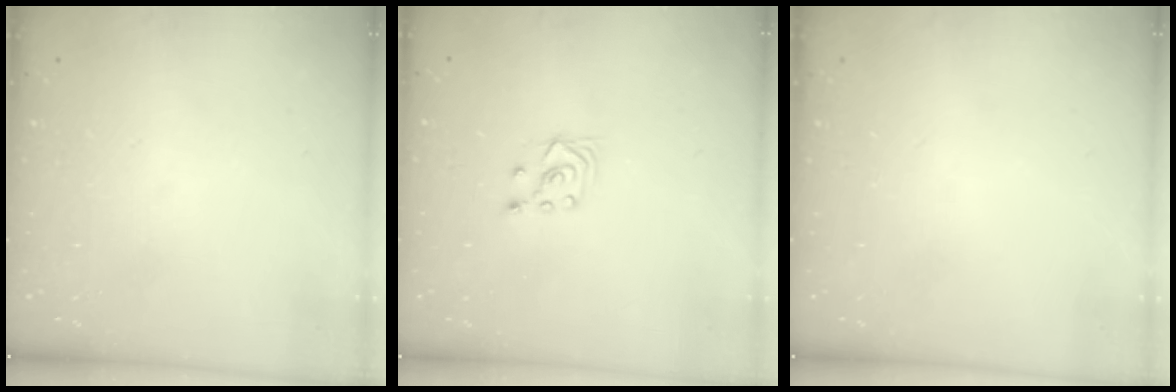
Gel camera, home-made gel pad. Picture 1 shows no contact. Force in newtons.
{"total": 2.8, "press": 2.6, "slide": 1.1}
{"total": 0.0}